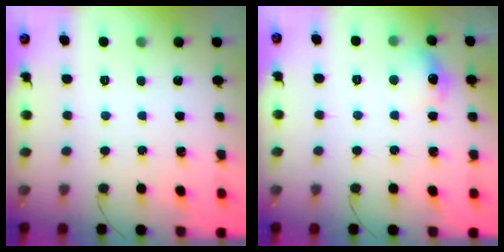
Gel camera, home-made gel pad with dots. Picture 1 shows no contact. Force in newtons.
{"total": 7.7, "press": 7.6, "slide": 1.6}